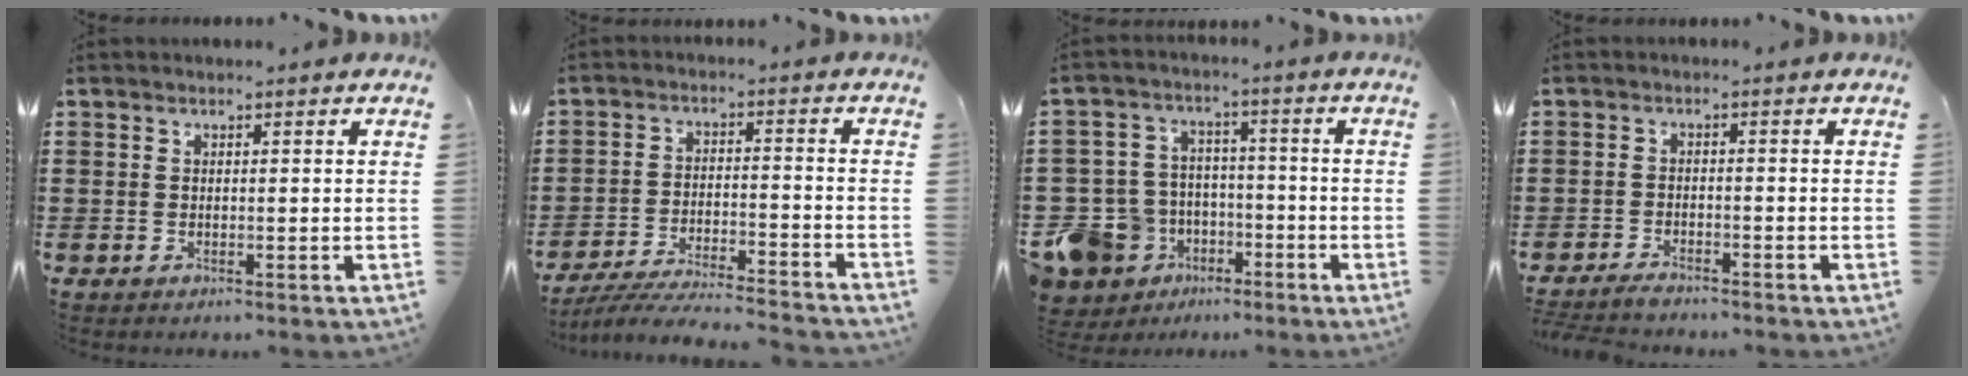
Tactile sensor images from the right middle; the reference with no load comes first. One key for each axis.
{"total": 6.1, "fx": -5.9, "fy": 0.1, "fz": 1.7, "tx": -0.036, "ty": -0.007, "tz": -0.116}
{"total": 9.6, "fx": -5.1, "fy": 7.8, "fz": 2.5, "tx": -0.096, "ty": 0.022, "tz": -0.095}
{"total": 2.1, "fx": -2.0, "fy": 0.3, "fz": 0.5, "tx": -0.019, "ty": 0.000, "tz": -0.043}